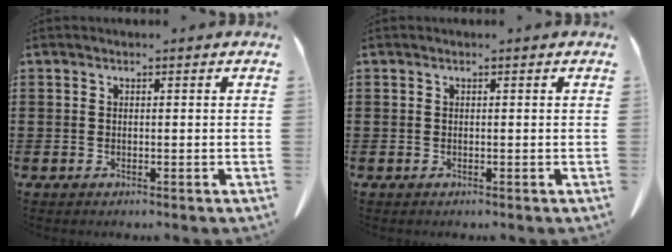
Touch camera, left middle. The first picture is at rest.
{"total": 0.0}